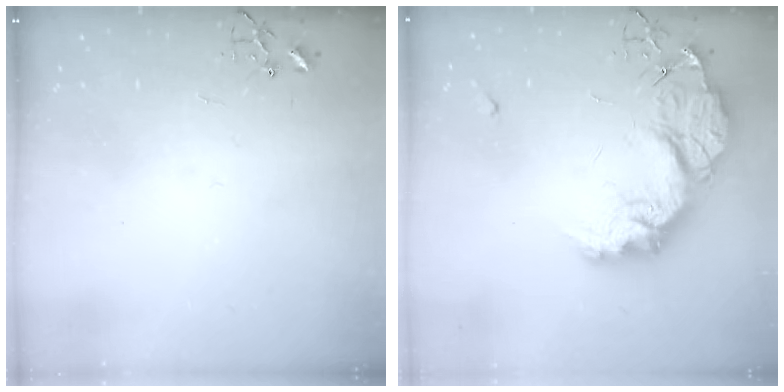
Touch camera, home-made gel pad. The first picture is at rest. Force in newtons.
{"total": 25.2, "press": 25.1, "slide": 2.0}